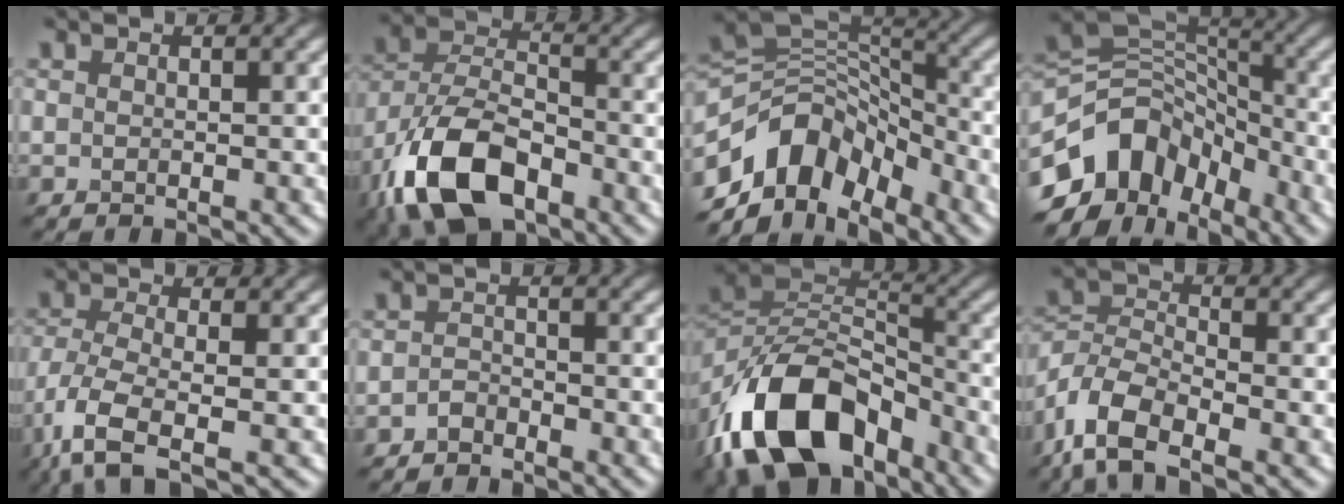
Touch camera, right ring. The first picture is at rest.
{"total": 11.0, "force": [-6.0, 5.8, 7.2], "torque": [-0.153, -0.001, -0.121]}
{"total": 8.8, "force": [-5.0, 5.7, 4.5], "torque": [-0.066, 0.009, -0.102]}
{"total": 10.3, "force": [-4.7, 7.4, 5.4], "torque": [-0.105, 0.017, -0.105]}
{"total": 5.7, "force": [-3.3, 1.7, 4.4], "torque": [-0.097, -0.009, -0.073]}
{"total": 1.4, "force": [-1.3, 0.6, 0.3], "torque": [-0.003, 0.006, -0.027]}
{"total": 14.4, "force": [-8.1, 8.2, 8.7], "torque": [-0.168, 0.007, -0.169]}
{"total": 7.1, "force": [-4.5, 3.3, 4.4], "torque": [-0.091, 0.001, -0.098]}